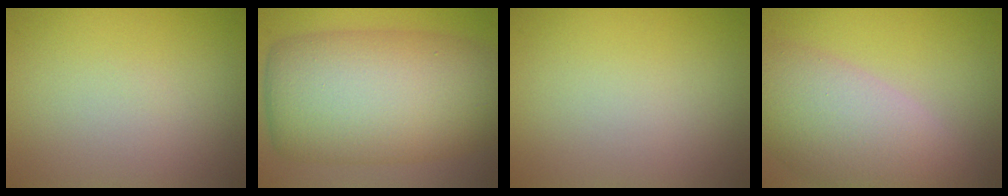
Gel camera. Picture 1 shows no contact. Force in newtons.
{"total": 13.3, "press": 13.3, "slide": 0.3}
{"total": 0.0}
{"total": 8.5, "press": 8.5, "slide": 0.7}